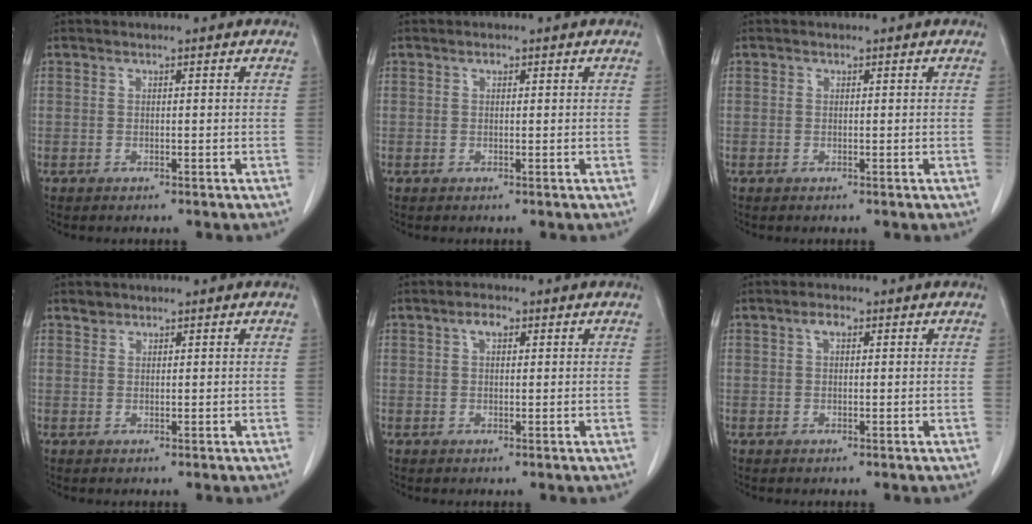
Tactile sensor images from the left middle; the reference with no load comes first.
{"total": 0.6, "force": [0.3, 0.3, 0.4], "torque": [-0.008, 0.000, 0.004]}
{"total": 0.0}
{"total": 0.8, "force": [0.7, 0.1, 0.3], "torque": [-0.011, 0.006, 0.018]}
{"total": 2.1, "force": [1.0, 1.1, 1.5], "torque": [-0.030, 0.007, 0.016]}
{"total": 1.6, "force": [0.7, 0.9, 1.2], "torque": [-0.024, 0.008, 0.011]}